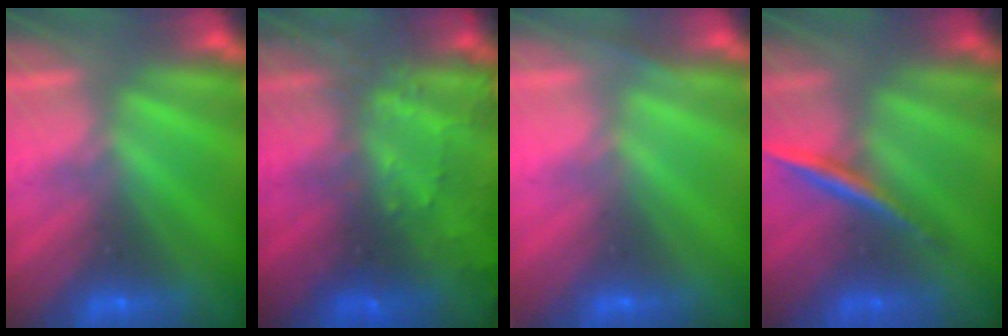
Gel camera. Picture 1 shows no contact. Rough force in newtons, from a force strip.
{"total": 8.3}
{"total": 3.8}
{"total": 1.7}